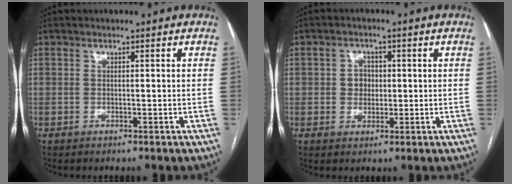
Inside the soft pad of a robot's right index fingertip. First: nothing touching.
{"total": 3.1, "force": [0.2, 2.6, 1.6], "torque": [-0.020, 0.009, 0.004]}